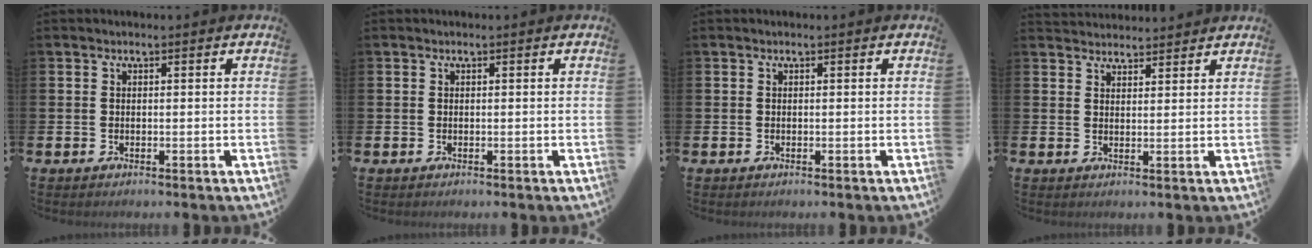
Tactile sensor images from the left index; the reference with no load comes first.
{"total": 0.0}
{"total": 0.0}
{"total": 3.0, "force": [2.9, 0.5, -0.2], "torque": [-0.001, -0.014, 0.054]}